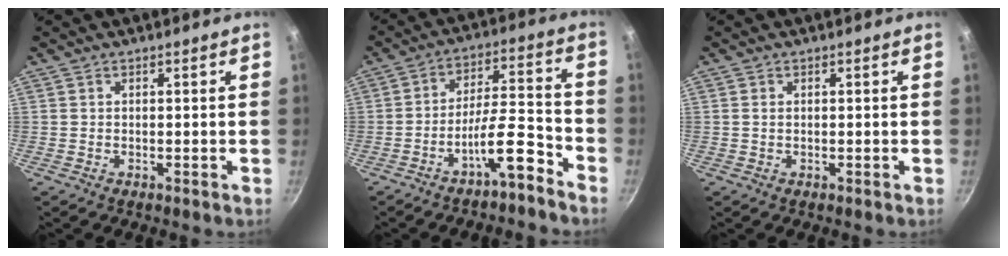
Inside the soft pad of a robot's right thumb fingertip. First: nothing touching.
{"total": 9.2, "force": [-6.2, 1.8, 6.5], "torque": [-0.100, 0.056, -0.099]}
{"total": 0.7, "force": [0.1, 0.4, 0.5], "torque": [-0.010, 0.001, 0.002]}